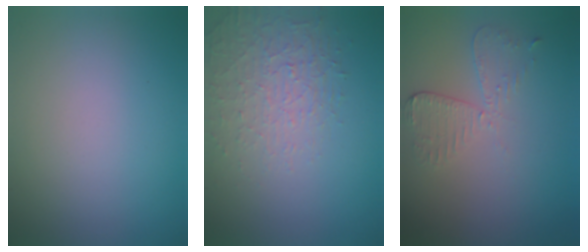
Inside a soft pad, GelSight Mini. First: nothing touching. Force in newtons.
{"total": 1.9, "press": 1.4, "slide": 1.3}
{"total": 2.7, "press": 2.4, "slide": 1.2}